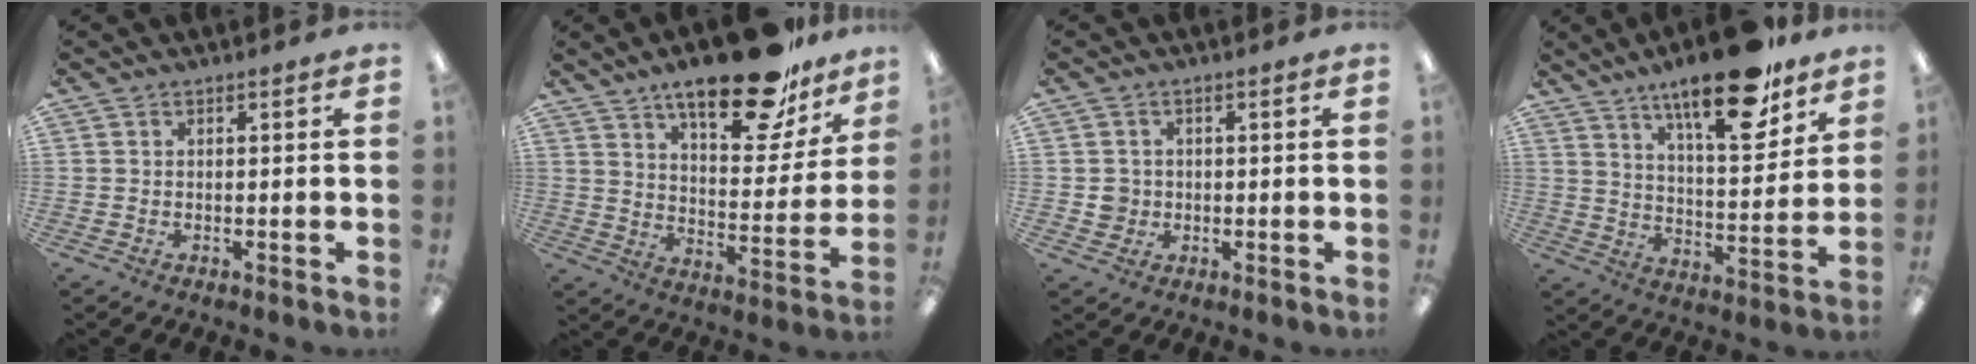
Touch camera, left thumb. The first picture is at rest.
{"total": 22.2, "force": [16.0, 8.2, 13.1], "torque": [-0.187, -0.092, 0.264]}
{"total": 3.0, "force": [0.0, 3.0, 0.4], "torque": [-0.003, 0.002, -0.003]}
{"total": 19.9, "force": [14.1, 6.2, 12.6], "torque": [-0.194, -0.077, 0.229]}